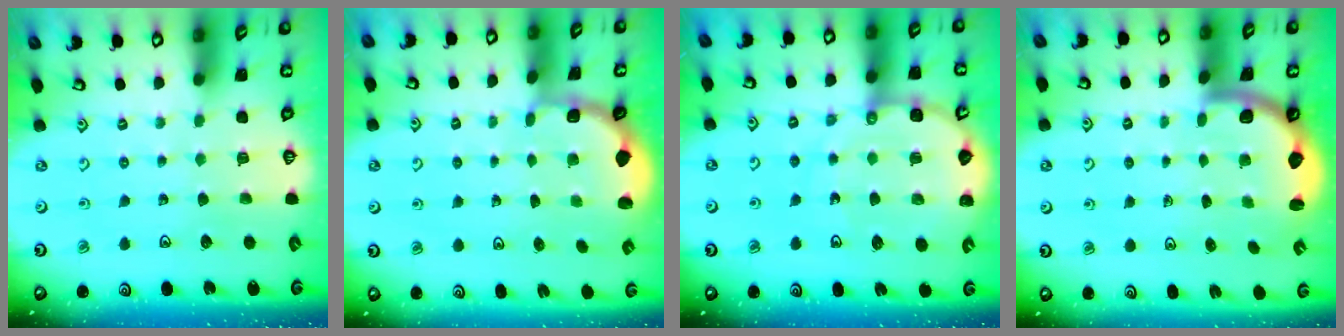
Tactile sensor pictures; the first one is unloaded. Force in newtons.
{"total": 1.8, "press": 1.7, "slide": 0.7}
{"total": 9.7, "press": 9.5, "slide": 1.7}
{"total": 2.5, "press": 2.2, "slide": 1.1}